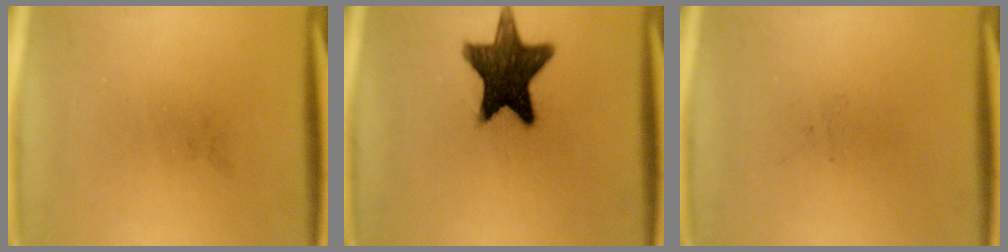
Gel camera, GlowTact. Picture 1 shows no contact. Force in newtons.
{"total": 14.8}
{"total": 0.0}